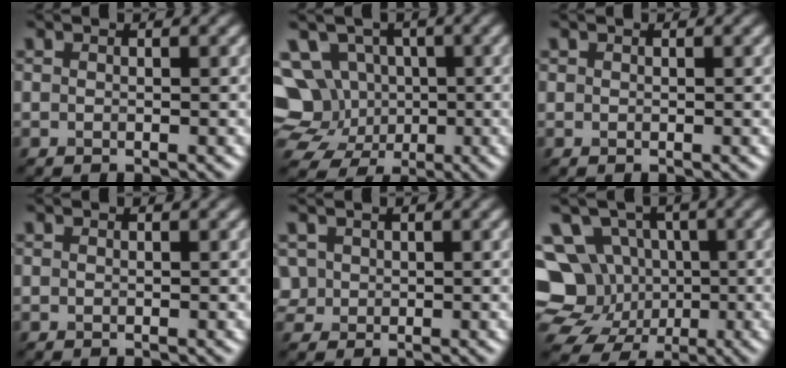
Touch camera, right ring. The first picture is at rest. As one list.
[{"total": 8.0, "force": [-1.1, 7.4, 3.0], "torque": [-0.067, 0.022, -0.033]}, {"total": 0.8, "force": [-0.2, -0.5, -0.6], "torque": [-0.003, 0.001, 0.012]}, {"total": 0.0}, {"total": 1.2, "force": [0.2, 1.0, -0.6], "torque": [-0.004, 0.008, 0.031]}, {"total": 10.7, "force": [-2.1, 9.7, 4.0], "torque": [-0.088, 0.017, -0.044]}]